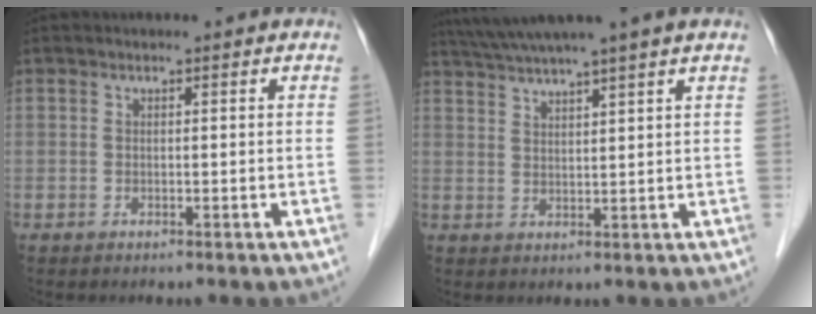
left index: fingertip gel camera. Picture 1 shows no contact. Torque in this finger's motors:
{"motor_torque": [1.03, -1.11, 0.87, 0.21]}